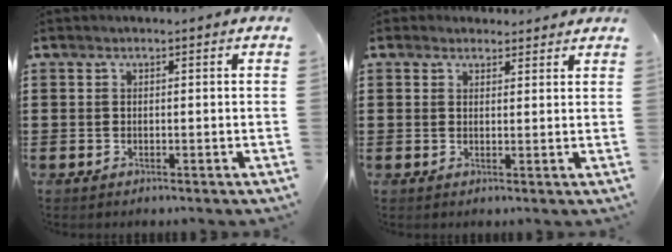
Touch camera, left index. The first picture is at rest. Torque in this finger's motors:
{"motor_torque": [2.14, 0.00, 0.04, -0.02]}